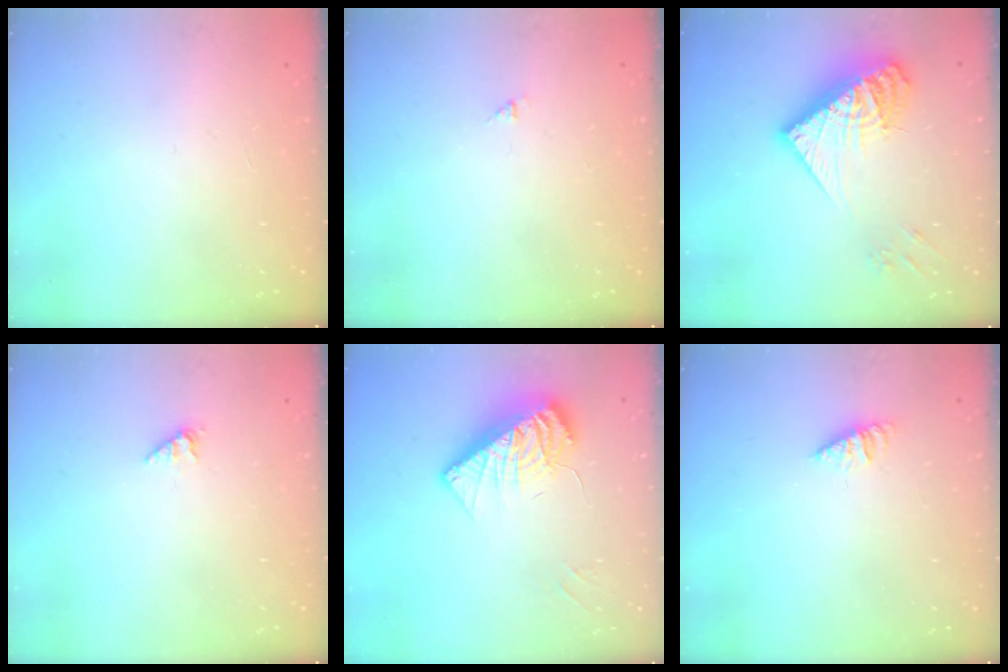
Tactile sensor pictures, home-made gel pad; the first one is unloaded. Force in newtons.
{"total": 1.0, "press": 1.0, "slide": 0.2}
{"total": 17.9, "press": 17.8, "slide": 1.8}
{"total": 1.0, "press": 1.0, "slide": 0.2}
{"total": 12.8, "press": 12.5, "slide": 2.5}
{"total": 1.3, "press": 1.3, "slide": 0.2}